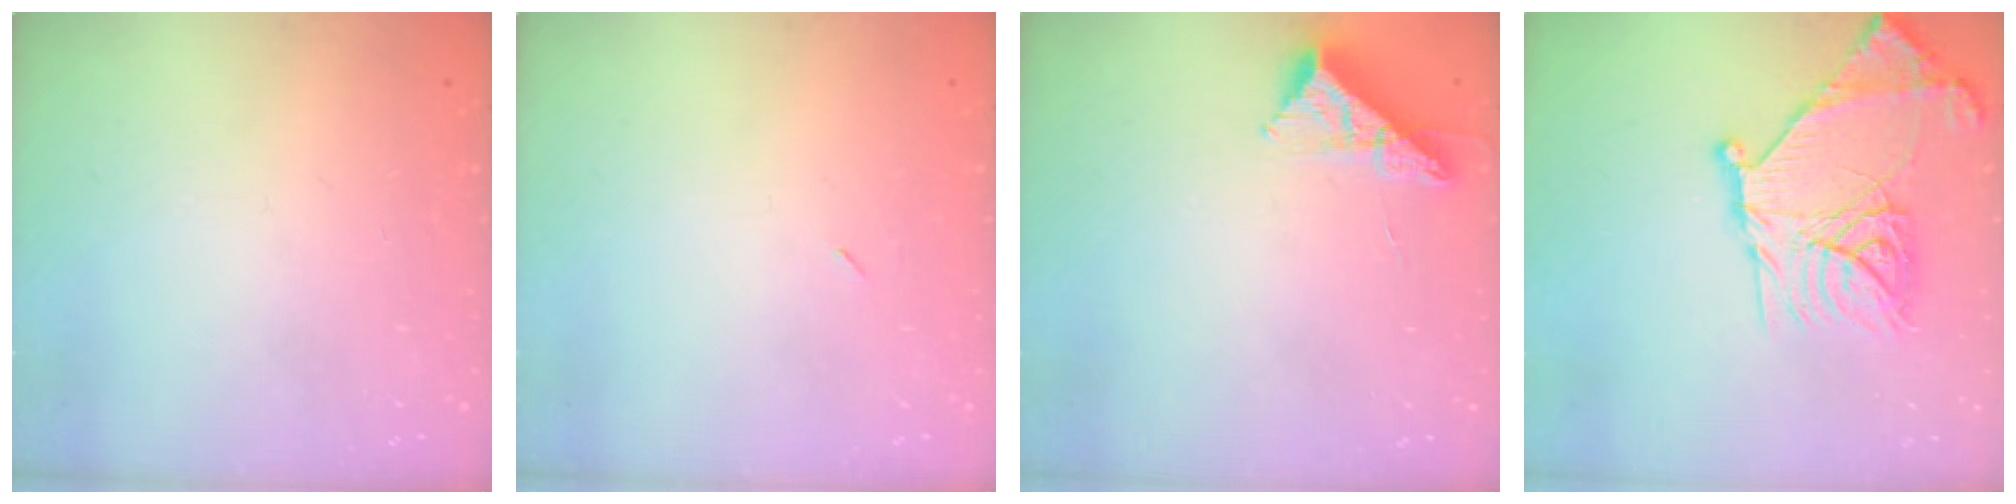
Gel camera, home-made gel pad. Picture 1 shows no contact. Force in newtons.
{"total": 2.3, "press": 2.0, "slide": 1.2}
{"total": 8.9, "press": 8.9, "slide": 0.3}
{"total": 22.5, "press": 22.4, "slide": 2.2}